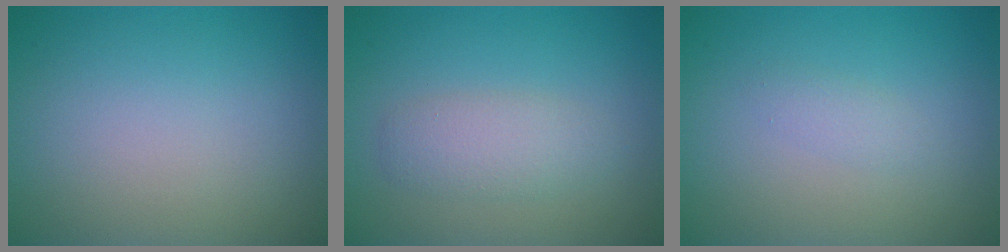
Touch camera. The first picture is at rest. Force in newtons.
{"total": 2.7, "press": 2.7, "slide": 0.1}
{"total": 1.0, "press": 1.0, "slide": 0.1}